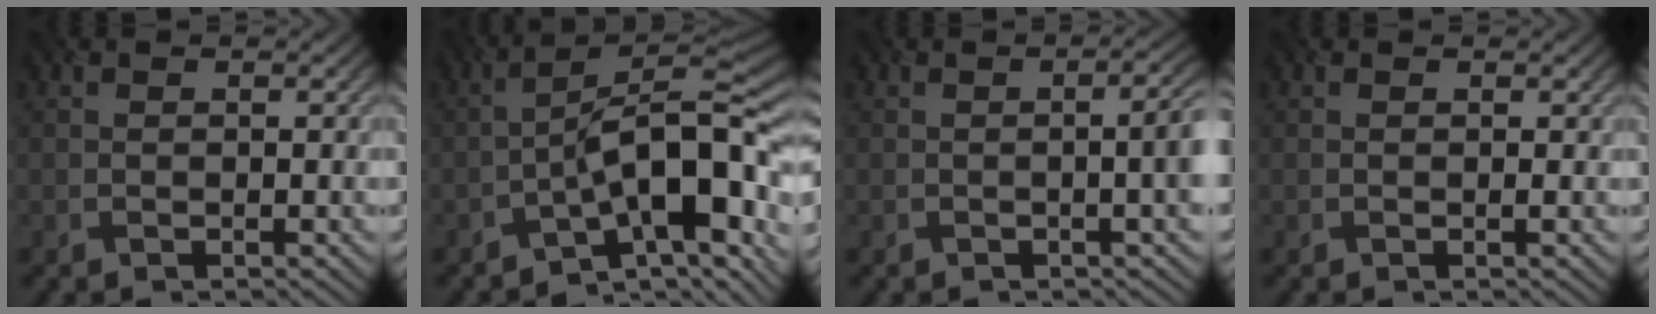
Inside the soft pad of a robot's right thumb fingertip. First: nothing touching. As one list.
[{"total": 13.5, "force": [-5.7, 4.6, 11.4], "torque": [-0.165, 0.009, -0.101]}, {"total": 5.2, "force": [-0.4, 1.7, 4.9], "torque": [-0.059, 0.003, -0.003]}, {"total": 0.0}]